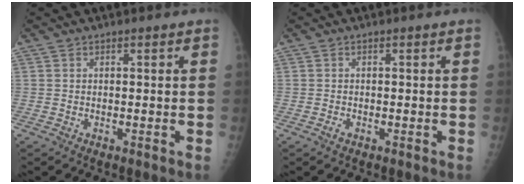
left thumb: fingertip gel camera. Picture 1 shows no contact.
{"total": 0.7, "force": [-0.3, 0.3, 0.5], "torque": [-0.011, 0.003, -0.006]}